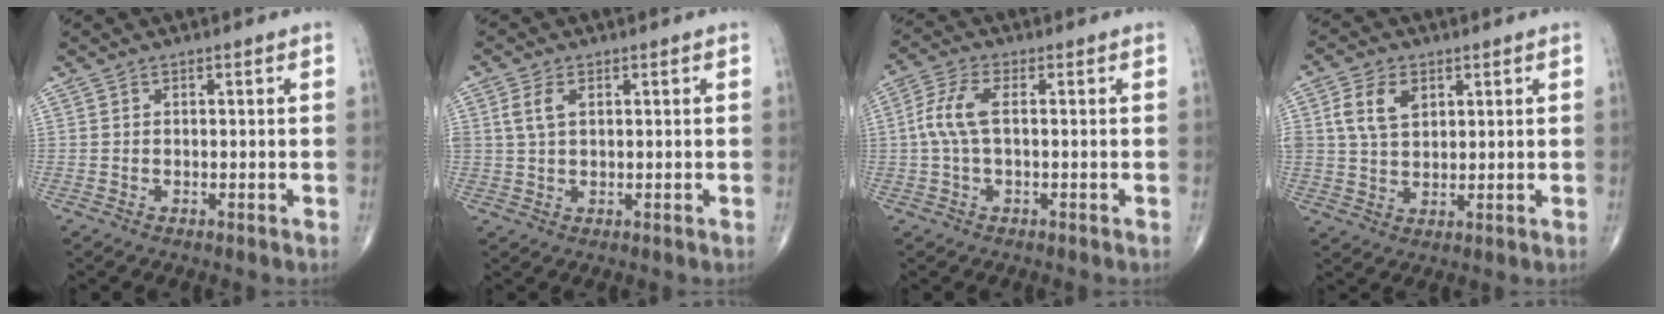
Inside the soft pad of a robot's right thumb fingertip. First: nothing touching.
{"total": 3.7, "force": [1.2, 2.1, 2.8], "torque": [-0.063, 0.004, 0.024]}
{"total": 6.8, "force": [0.5, 3.9, 5.5], "torque": [-0.124, 0.017, 0.005]}
{"total": 7.2, "force": [2.6, 4.7, 4.8], "torque": [-0.084, -0.005, 0.049]}